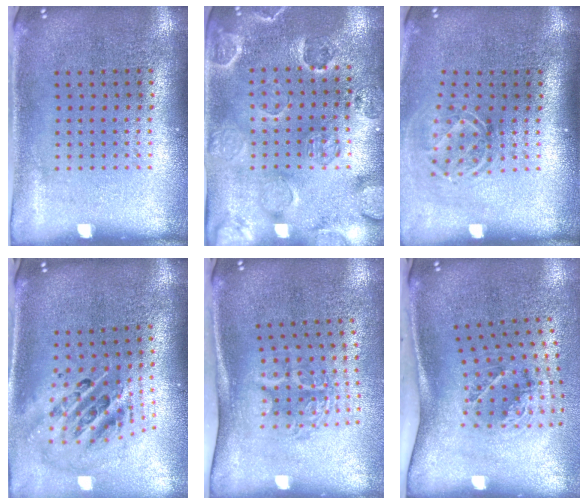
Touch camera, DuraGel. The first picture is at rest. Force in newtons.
{"total": 2.5, "press": 2.2, "slide": 1.1}
{"total": 1.7, "press": 1.1, "slide": 1.3}
{"total": 2.6, "press": 1.8, "slide": 1.9}
{"total": 1.8, "press": 1.2, "slide": 1.4}
{"total": 1.9, "press": 1.2, "slide": 1.4}